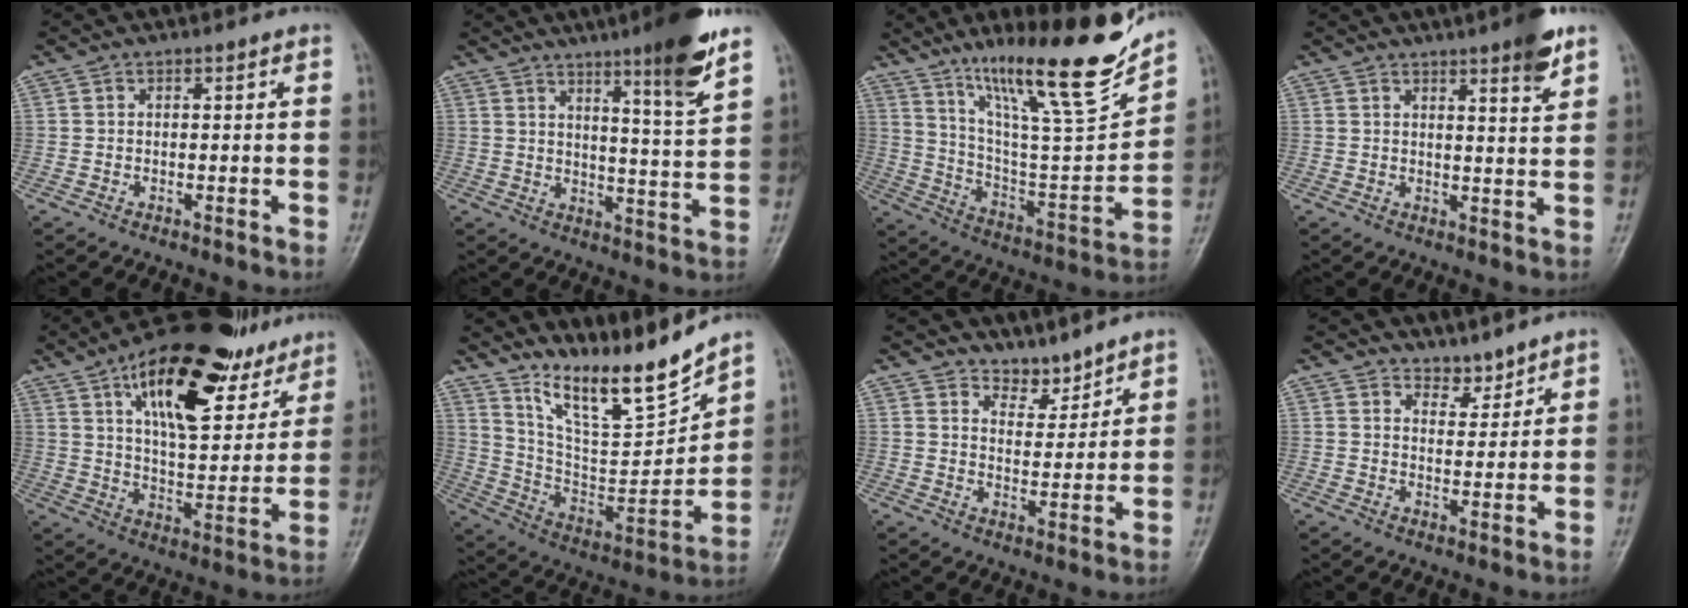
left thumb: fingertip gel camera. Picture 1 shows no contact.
{"total": 12.0, "force": [7.7, 0.5, 9.2], "torque": [-0.128, -0.050, 0.115]}
{"total": 23.2, "force": [17.0, 3.2, 15.5], "torque": [-0.218, -0.088, 0.292]}
{"total": 6.3, "force": [4.2, 0.6, 4.7], "torque": [-0.057, -0.026, 0.056]}
{"total": 23.8, "force": [13.5, 10.6, 16.5], "torque": [-0.212, -0.036, 0.216]}
{"total": 16.7, "force": [13.9, 2.5, 8.8], "torque": [-0.115, -0.095, 0.260]}
{"total": 4.5, "force": [4.2, 1.6, 0.5], "torque": [0.013, -0.041, 0.079]}
{"total": 3.6, "force": [3.2, 1.4, 0.5], "torque": [0.011, -0.028, 0.054]}